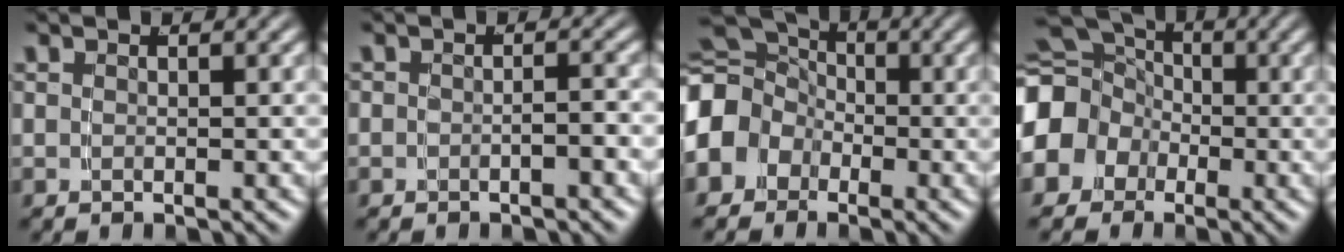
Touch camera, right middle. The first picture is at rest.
{"total": 1.0, "force": [-0.7, 0.6, 0.2], "torque": [0.002, 0.003, -0.017]}
{"total": 8.7, "force": [0.3, 7.5, 4.3], "torque": [-0.093, -0.015, 0.009]}
{"total": 10.8, "force": [0.3, 9.6, 5.0], "torque": [-0.106, -0.013, -0.001]}